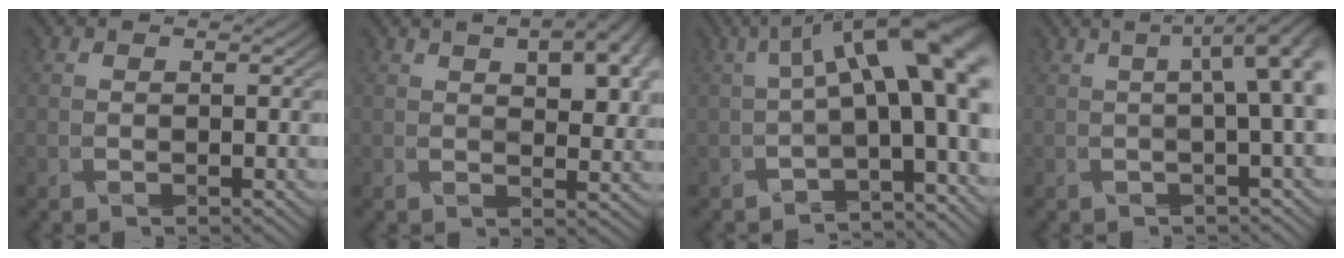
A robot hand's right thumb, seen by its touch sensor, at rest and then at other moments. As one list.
[{"total": 10.2, "force": [4.1, 4.8, 7.9], "torque": [-0.109, 0.012, 0.077]}, {"total": 13.9, "force": [0.5, 5.2, 12.9], "torque": [-0.189, 0.005, 0.021]}, {"total": 7.5, "force": [0.9, 1.6, 7.3], "torque": [-0.116, 0.007, 0.019]}]